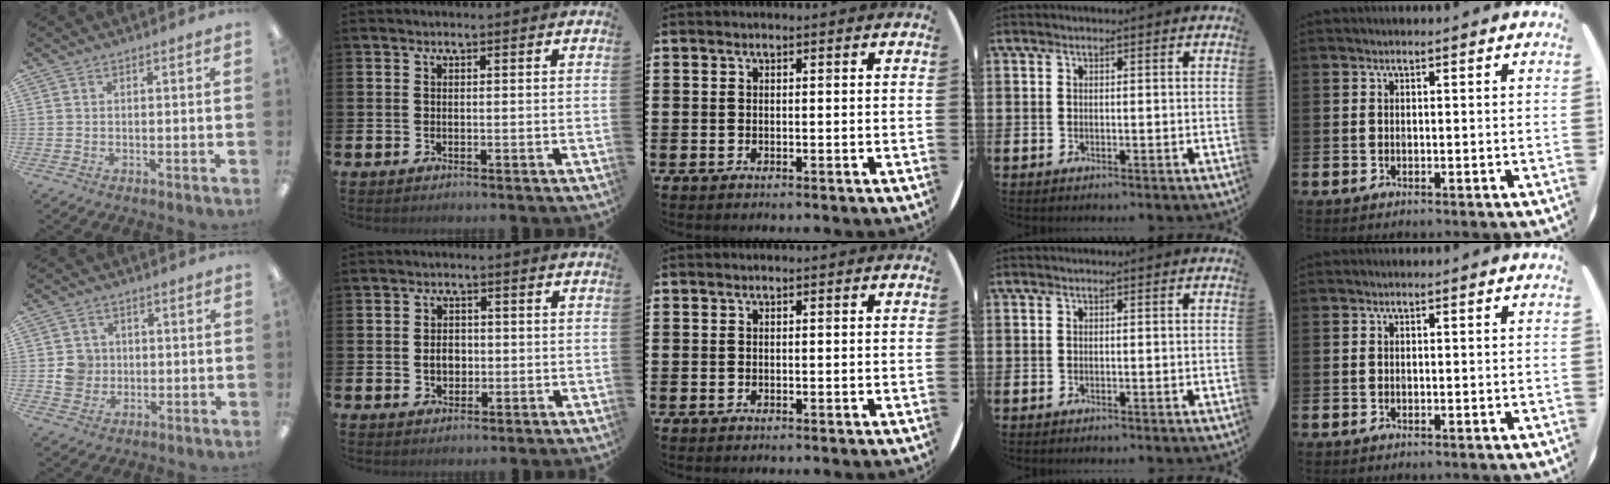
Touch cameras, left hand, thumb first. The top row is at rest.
{"thumb": {"total": 5.4, "force": [-0.1, 5.2, 1.3], "torque": [-0.018, 0.009, -0.001]}, "index": {"total": 2.8, "force": [-0.2, 2.2, 1.7], "torque": [-0.012, -0.003, -0.013]}}